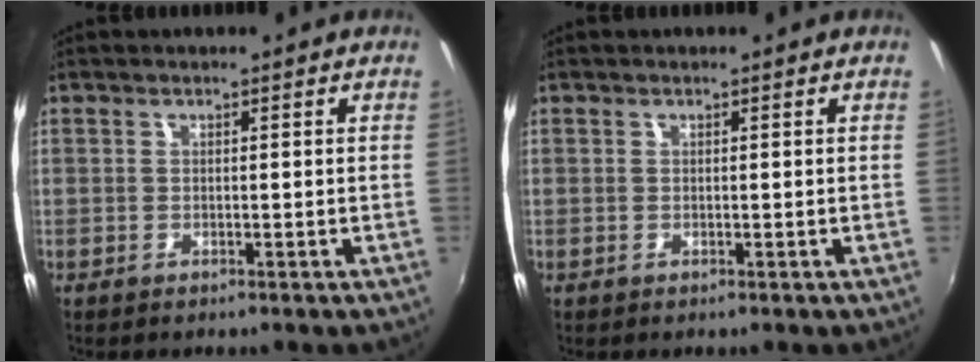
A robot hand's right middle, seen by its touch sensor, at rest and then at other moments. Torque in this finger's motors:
{"motor_torque": [-0.05, -0.02, 0.00, 0.00]}